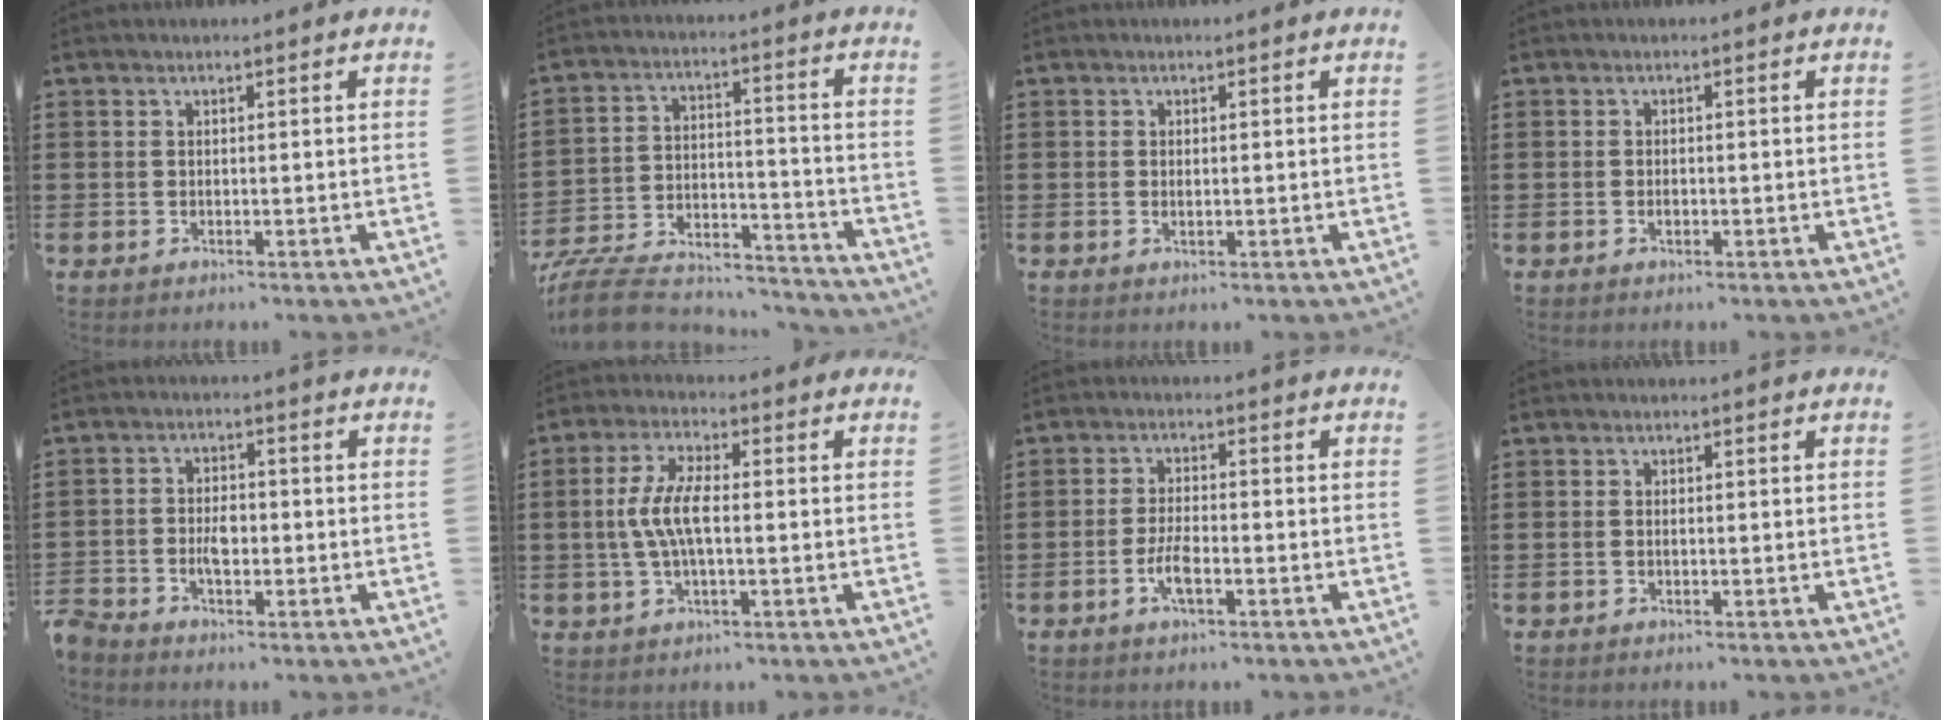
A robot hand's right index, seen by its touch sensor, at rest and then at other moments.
{"total": 8.8, "force": [-8.1, 1.9, 2.7], "torque": [-0.063, 0.009, -0.163]}
{"total": 0.5, "force": [0.1, 0.3, 0.4], "torque": [-0.010, 0.001, 0.002]}
{"total": 1.0, "force": [-0.3, 0.5, 0.8], "torque": [-0.017, -0.002, -0.005]}
{"total": 3.6, "force": [-1.4, 2.1, 2.5], "torque": [-0.062, 0.001, -0.032]}
{"total": 6.9, "force": [-0.4, 2.4, 6.4], "torque": [-0.143, -0.004, -0.015]}
{"total": 4.0, "force": [-1.6, 1.2, 3.4], "torque": [-0.080, -0.003, -0.035]}
{"total": 0.6, "force": [-0.1, 0.3, 0.5], "torque": [-0.013, -0.001, -0.002]}